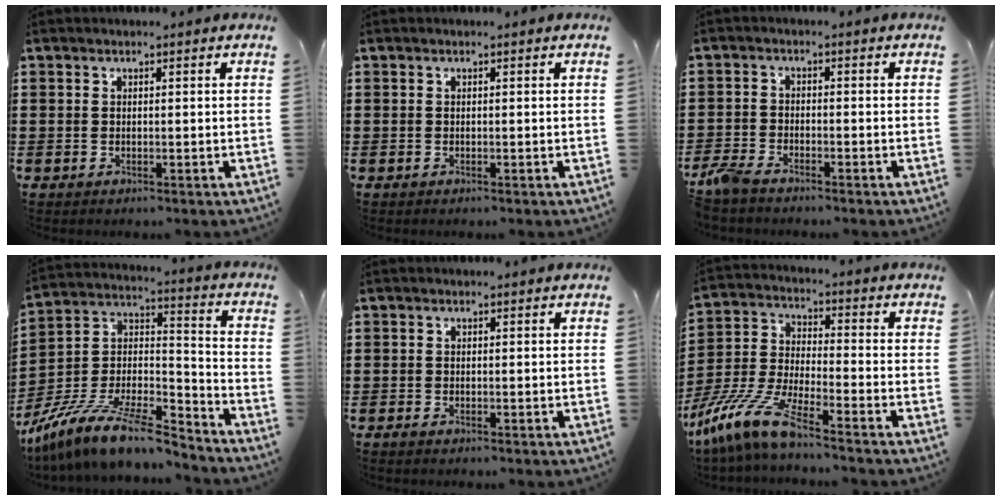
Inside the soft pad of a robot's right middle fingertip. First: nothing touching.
{"total": 0.0}
{"total": 3.2, "force": [-2.9, 0.7, 1.2], "torque": [-0.051, -0.006, -0.066]}
{"total": 12.5, "force": [-10.3, 1.7, 7.0], "torque": [-0.137, 0.012, -0.196]}
{"total": 0.6, "force": [-0.5, 0.0, 0.3], "torque": [-0.007, -0.006, -0.008]}
{"total": 10.1, "force": [-8.1, 0.8, 5.9], "torque": [-0.158, -0.013, -0.172]}